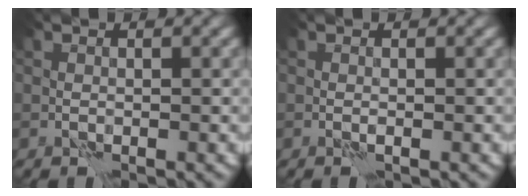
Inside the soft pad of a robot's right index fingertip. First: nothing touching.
{"total": 0.0}